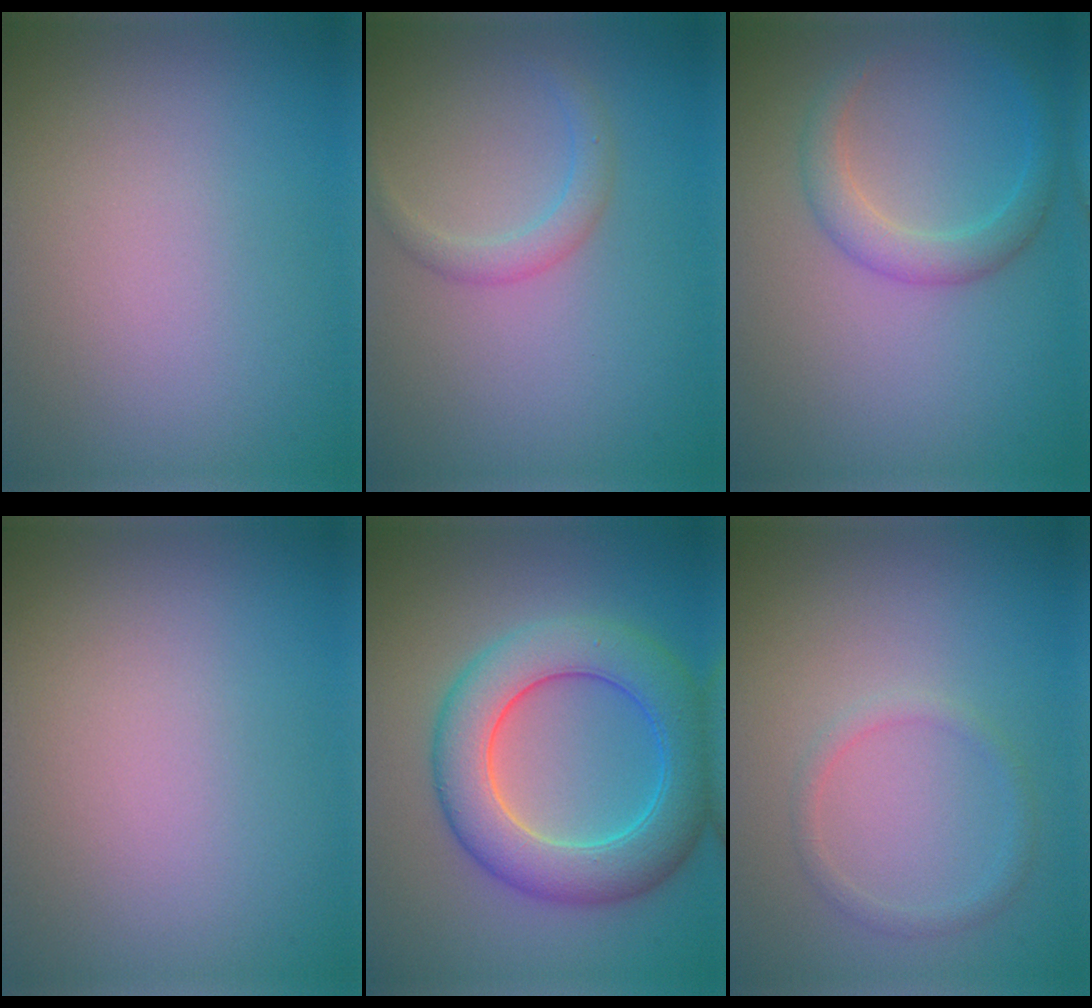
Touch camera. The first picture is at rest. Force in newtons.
{"total": 1.7, "press": 1.7, "slide": 0.0}
{"total": 2.6, "press": 2.6, "slide": 0.1}
{"total": 0.0}
{"total": 7.6, "press": 7.6, "slide": 0.0}
{"total": 1.2, "press": 1.2, "slide": 0.0}